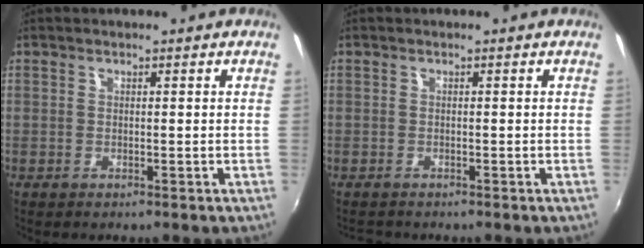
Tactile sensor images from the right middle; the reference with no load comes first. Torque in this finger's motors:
{"motor_torque": [-0.33, 0.01, -0.11, -0.01]}